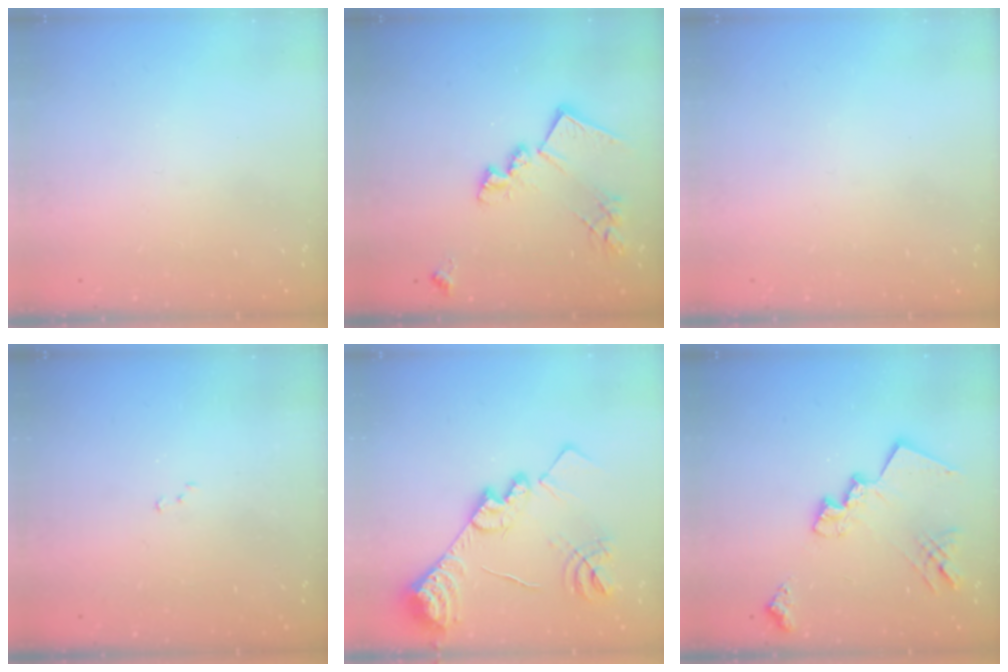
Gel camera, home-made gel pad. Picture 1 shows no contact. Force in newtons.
{"total": 16.3, "press": 16.3, "slide": 0.8}
{"total": 0.0}
{"total": 5.4, "press": 5.4, "slide": 0.9}
{"total": 20.4, "press": 20.4, "slide": 1.3}
{"total": 18.3, "press": 18.3, "slide": 1.3}